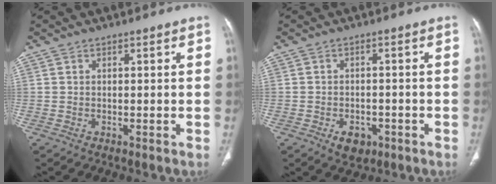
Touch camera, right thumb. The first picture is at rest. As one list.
[{"total": 4.4, "force": [-2.1, 3.0, 2.5], "torque": [-0.027, 0.007, -0.024]}]